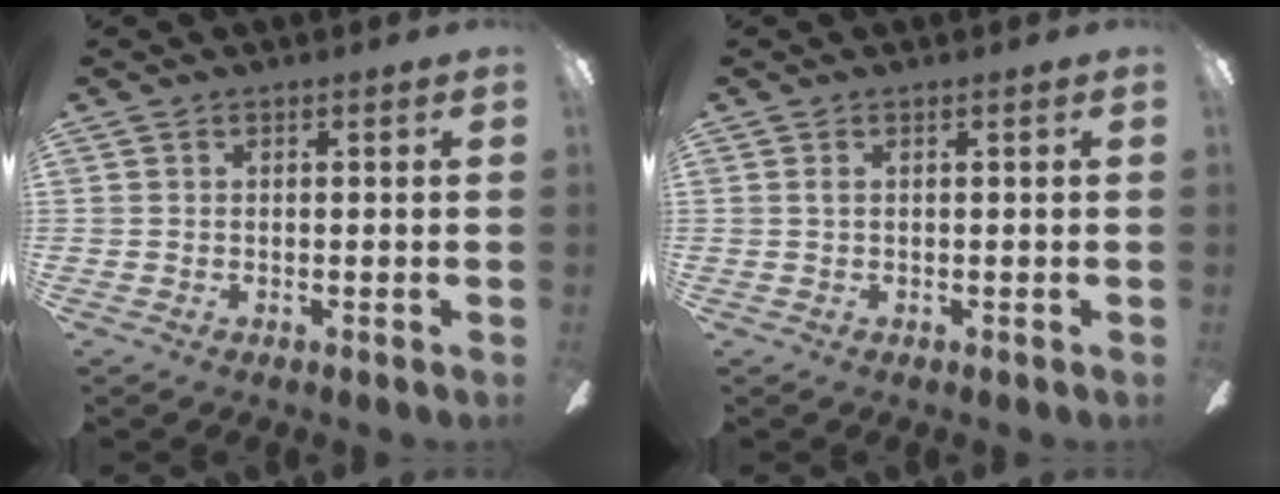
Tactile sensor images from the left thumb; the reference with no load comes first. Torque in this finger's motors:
{"motor_torque": [0.04, 0.04, 0.00, -0.02, 0.04]}